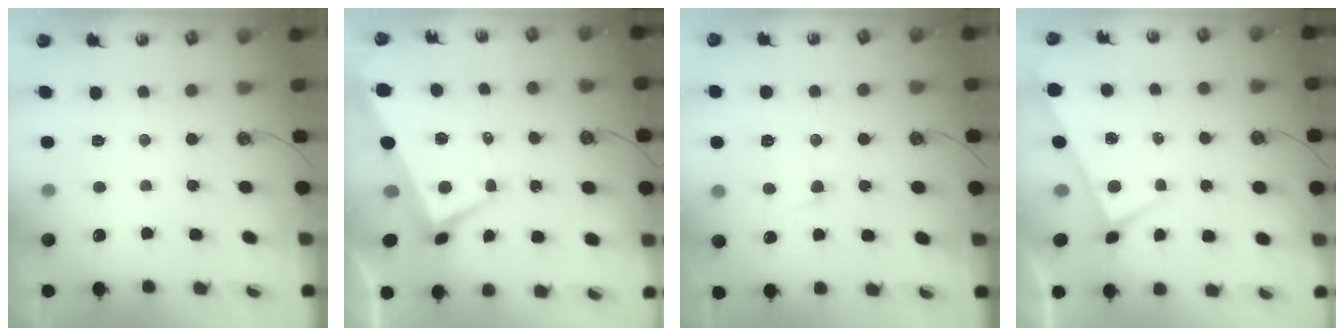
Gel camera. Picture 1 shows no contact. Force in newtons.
{"total": 2.2, "press": 1.9, "slide": 1.1}
{"total": 2.6, "press": 2.4, "slide": 1.0}
{"total": 0.0}